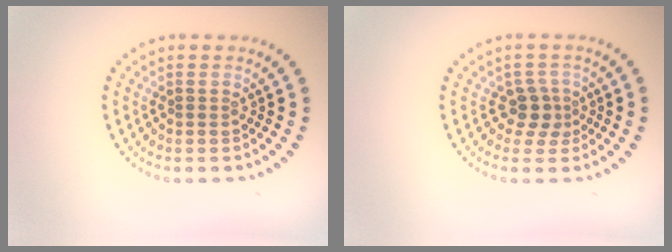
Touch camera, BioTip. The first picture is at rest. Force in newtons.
{"total": 1.8, "press": 1.4, "slide": 1.2}